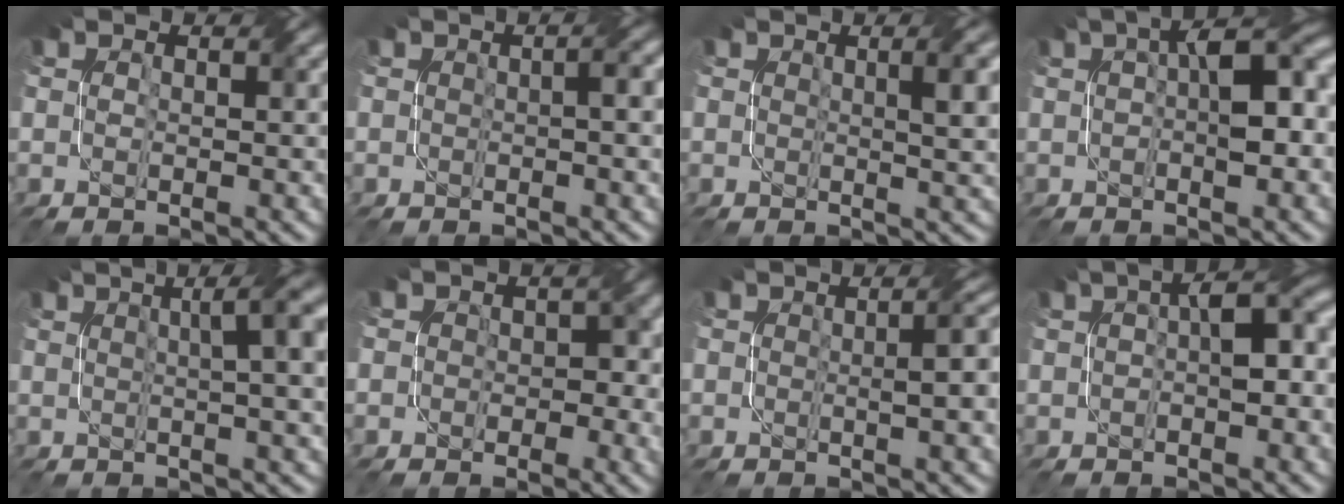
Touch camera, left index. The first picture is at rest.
{"total": 1.7, "force": [-0.2, 0.3, 1.6], "torque": [-0.020, 0.009, -0.001]}
{"total": 3.4, "force": [0.7, 0.9, 3.2], "torque": [-0.030, 0.012, 0.011]}
{"total": 6.3, "force": [0.8, 2.1, 5.9], "torque": [-0.083, 0.019, 0.010]}
{"total": 7.2, "force": [1.6, 2.2, 6.7], "torque": [-0.038, 0.035, 0.015]}
{"total": 3.7, "force": [-0.6, 3.2, 1.8], "torque": [0.008, 0.006, -0.013]}
{"total": 2.9, "force": [-0.2, 0.6, 2.8], "torque": [-0.033, 0.012, 0.000]}
{"total": 5.2, "force": [0.2, 1.8, 4.8], "torque": [-0.066, 0.018, 0.001]}